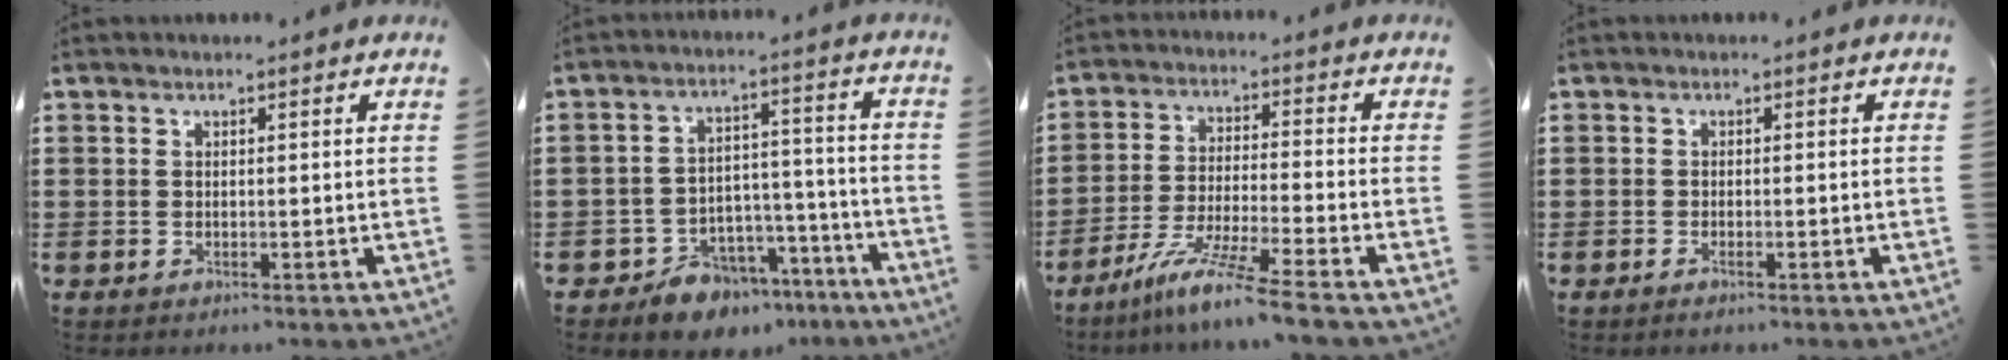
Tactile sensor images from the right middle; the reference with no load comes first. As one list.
[{"total": 7.3, "force": [-6.5, 3.3, 1.0], "torque": [-0.021, 0.036, -0.123]}, {"total": 8.6, "force": [-7.0, -0.7, 5.1], "torque": [-0.098, -0.014, -0.136]}, {"total": 0.7, "force": [-0.4, 0.1, 0.5], "torque": [-0.012, -0.004, -0.007]}]